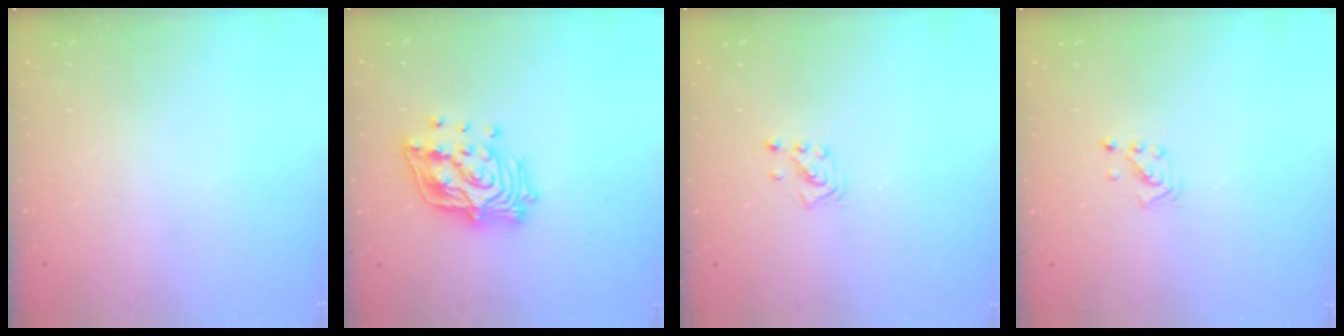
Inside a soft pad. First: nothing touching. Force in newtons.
{"total": 17.1, "press": 16.9, "slide": 2.5}
{"total": 1.4, "press": 1.4, "slide": 0.1}
{"total": 1.9, "press": 1.9, "slide": 0.1}